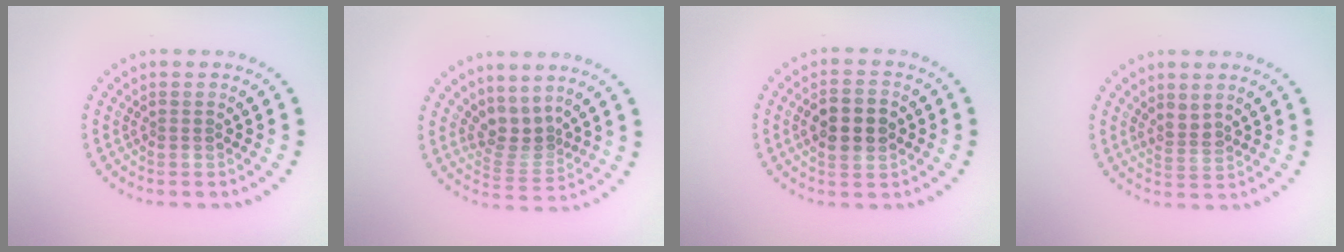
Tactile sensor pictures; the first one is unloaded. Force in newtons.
{"total": 2.8, "press": 1.8, "slide": 2.1}
{"total": 3.7, "press": 3.7, "slide": 0.3}
{"total": 1.9, "press": 1.4, "slide": 1.3}